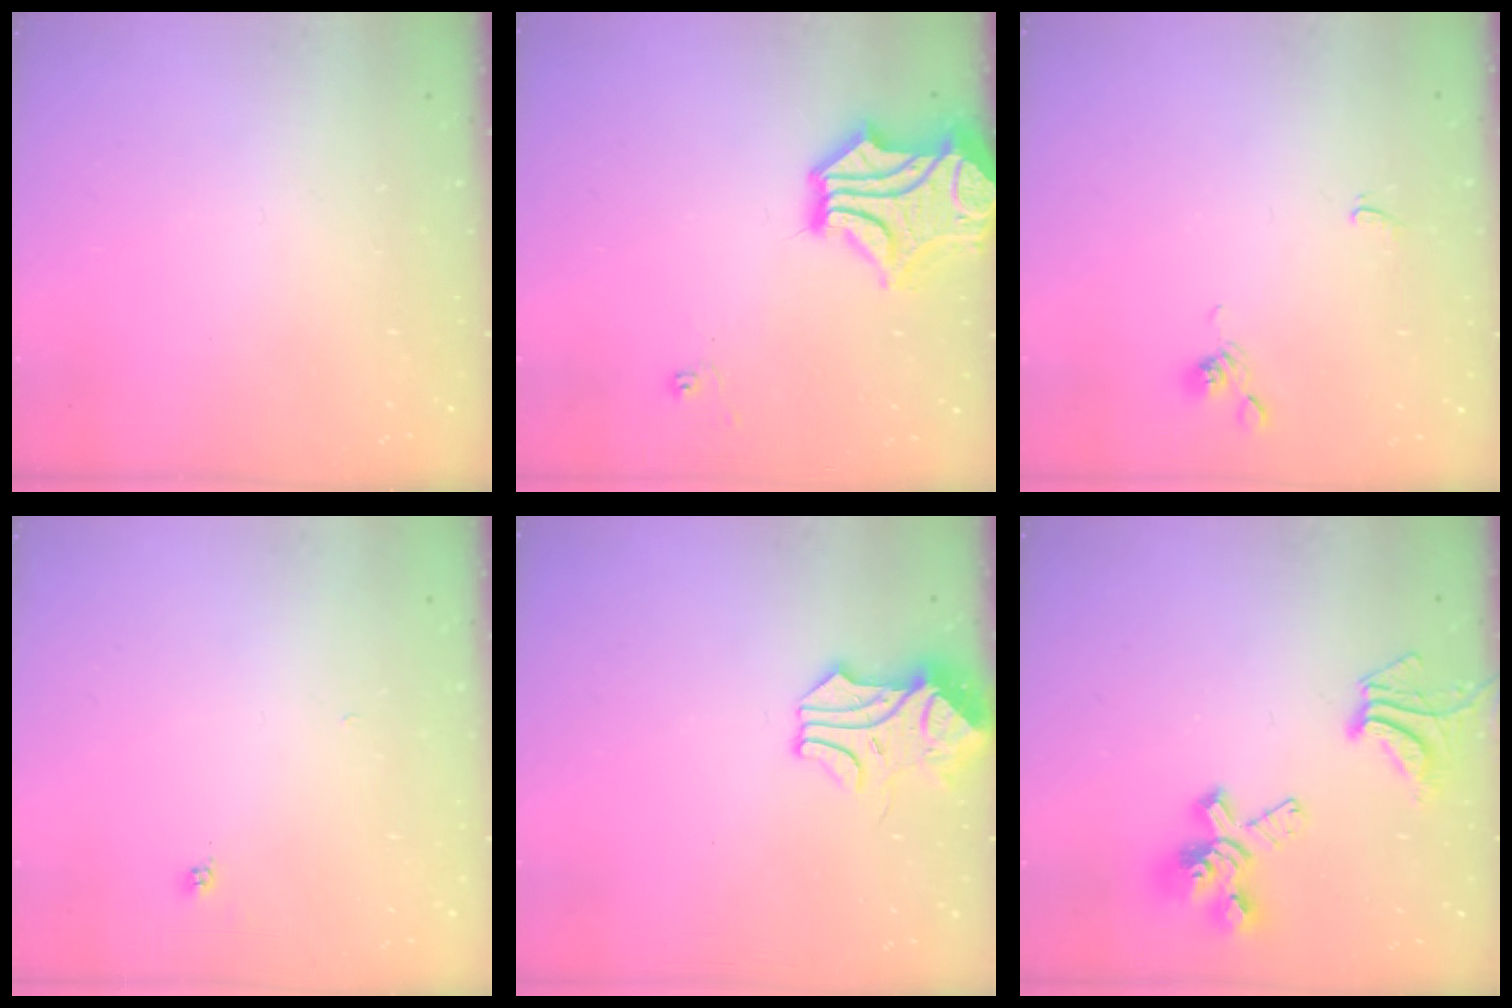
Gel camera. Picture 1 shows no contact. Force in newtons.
{"total": 7.5, "press": 7.2, "slide": 2.2}
{"total": 1.1, "press": 1.0, "slide": 0.4}
{"total": 1.9, "press": 1.9, "slide": 0.1}
{"total": 1.1, "press": 0.5, "slide": 1.0}
{"total": 8.0, "press": 7.6, "slide": 2.4}